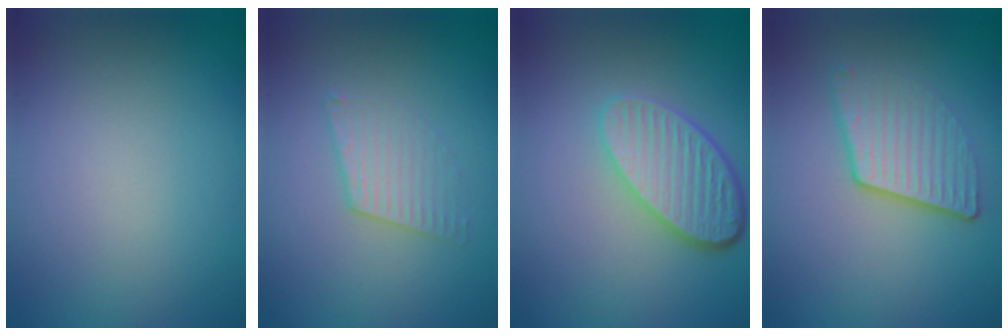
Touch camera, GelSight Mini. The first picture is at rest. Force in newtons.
{"total": 2.1, "press": 2.1, "slide": 0.3}
{"total": 5.3, "press": 3.9, "slide": 3.6}
{"total": 3.6, "press": 2.7, "slide": 2.4}